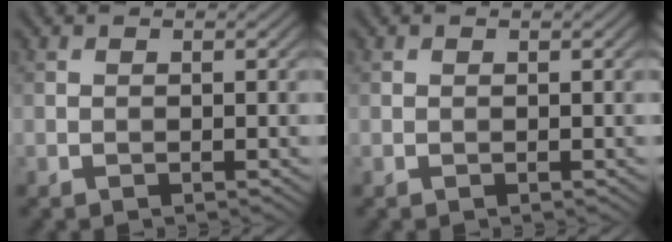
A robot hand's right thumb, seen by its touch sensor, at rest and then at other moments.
{"total": 0.0}